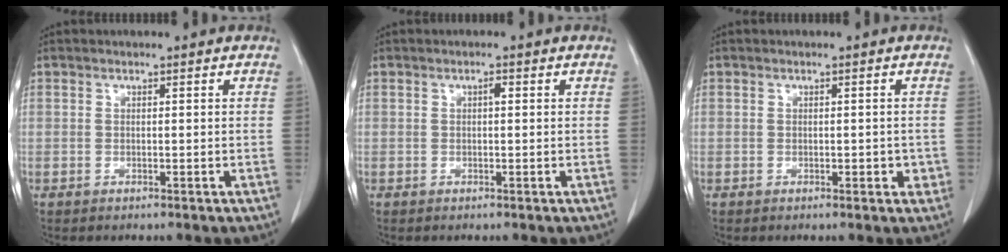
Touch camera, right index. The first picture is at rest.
{"total": 0.9, "force": [0.2, 0.3, 0.8], "torque": [-0.012, 0.003, 0.001]}
{"total": 1.9, "force": [-0.4, 1.2, 1.5], "torque": [-0.009, 0.007, 0.001]}